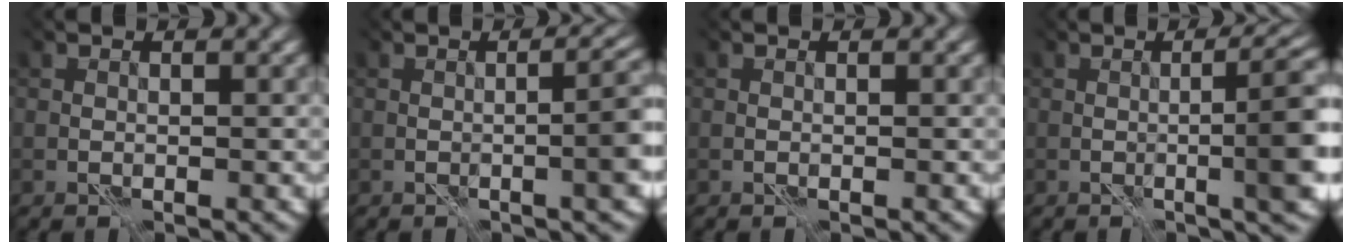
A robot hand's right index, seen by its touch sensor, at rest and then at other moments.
{"total": 4.0, "force": [-0.7, 0.5, 3.9], "torque": [-0.039, 0.013, -0.010]}
{"total": 0.0}
{"total": 6.2, "force": [-0.5, 0.8, 6.1], "torque": [-0.071, 0.011, -0.006]}